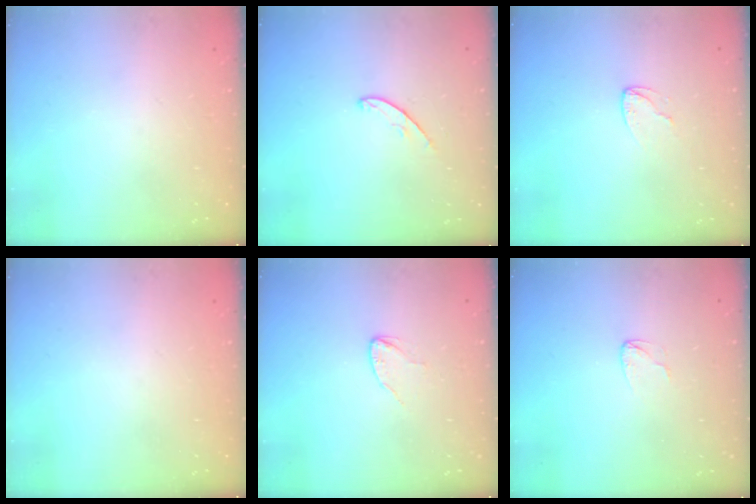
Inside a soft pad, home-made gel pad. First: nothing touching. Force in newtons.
{"total": 3.9, "press": 3.9, "slide": 0.3}
{"total": 4.6, "press": 4.5, "slide": 0.2}
{"total": 0.0}
{"total": 2.7, "press": 2.7, "slide": 0.2}
{"total": 3.4, "press": 3.4, "slide": 0.3}